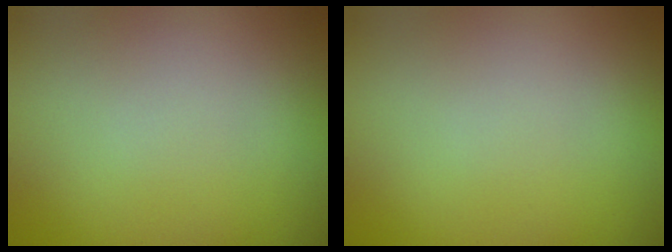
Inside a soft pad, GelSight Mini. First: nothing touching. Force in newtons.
{"total": 0.0}